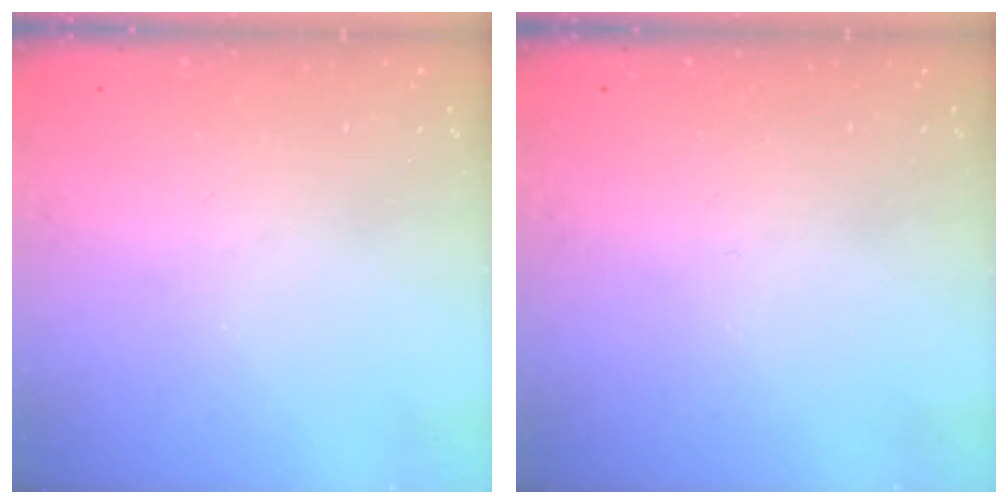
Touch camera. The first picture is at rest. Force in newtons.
{"total": 0.0}